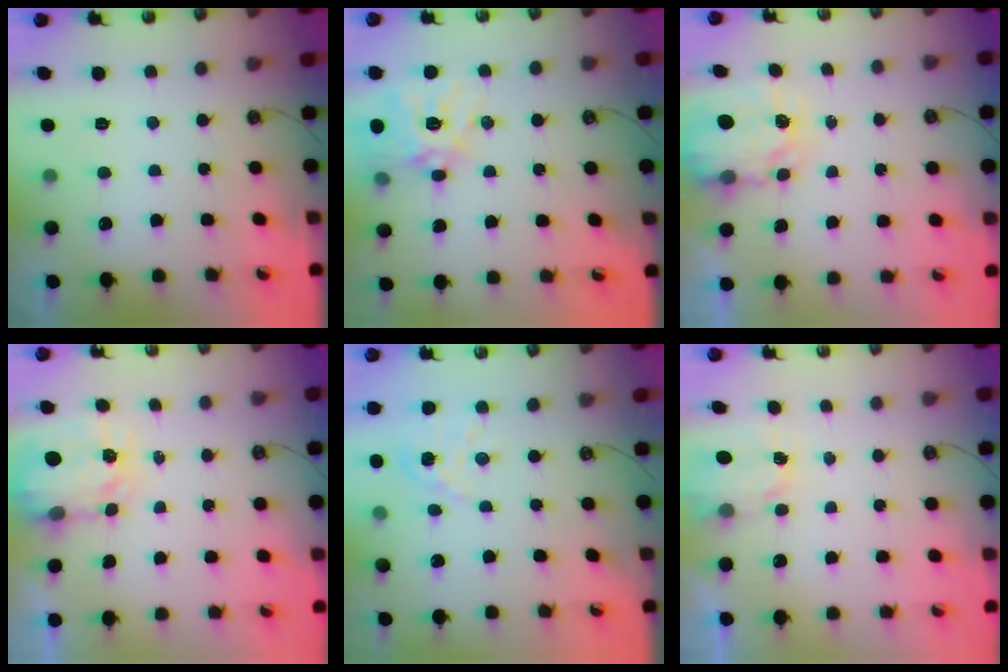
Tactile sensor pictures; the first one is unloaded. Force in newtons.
{"total": 16.6, "press": 16.5, "slide": 1.6}
{"total": 4.0, "press": 4.0, "slide": 0.0}
{"total": 3.8, "press": 3.8, "slide": 0.4}
{"total": 3.6, "press": 3.5, "slide": 0.2}
{"total": 2.3, "press": 2.3, "slide": 0.4}